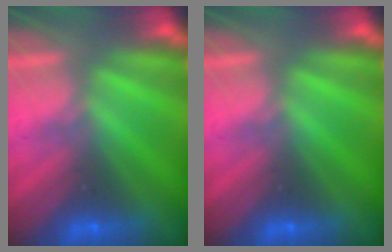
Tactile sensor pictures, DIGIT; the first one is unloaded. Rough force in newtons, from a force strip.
{"total": 0.0}